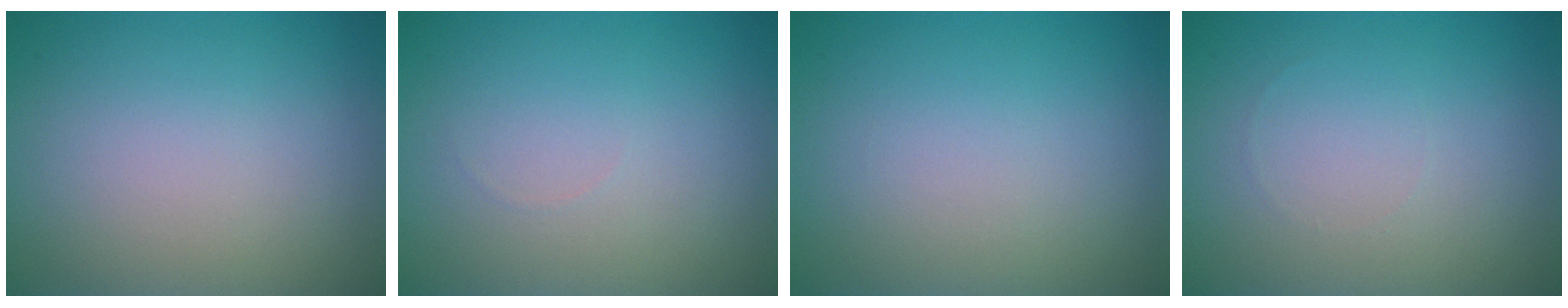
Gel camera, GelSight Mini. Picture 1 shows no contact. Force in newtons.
{"total": 0.0}
{"total": 0.0}
{"total": 0.0}